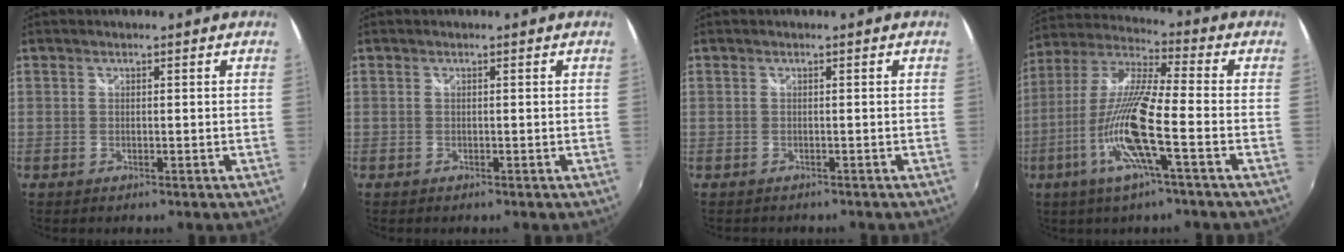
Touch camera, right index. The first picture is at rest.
{"total": 0.0}
{"total": 1.7, "force": [-1.5, 0.4, 0.6], "torque": [-0.014, -0.012, -0.019]}
{"total": 14.9, "force": [-5.7, 0.9, 13.8], "torque": [-0.274, -0.017, -0.114]}